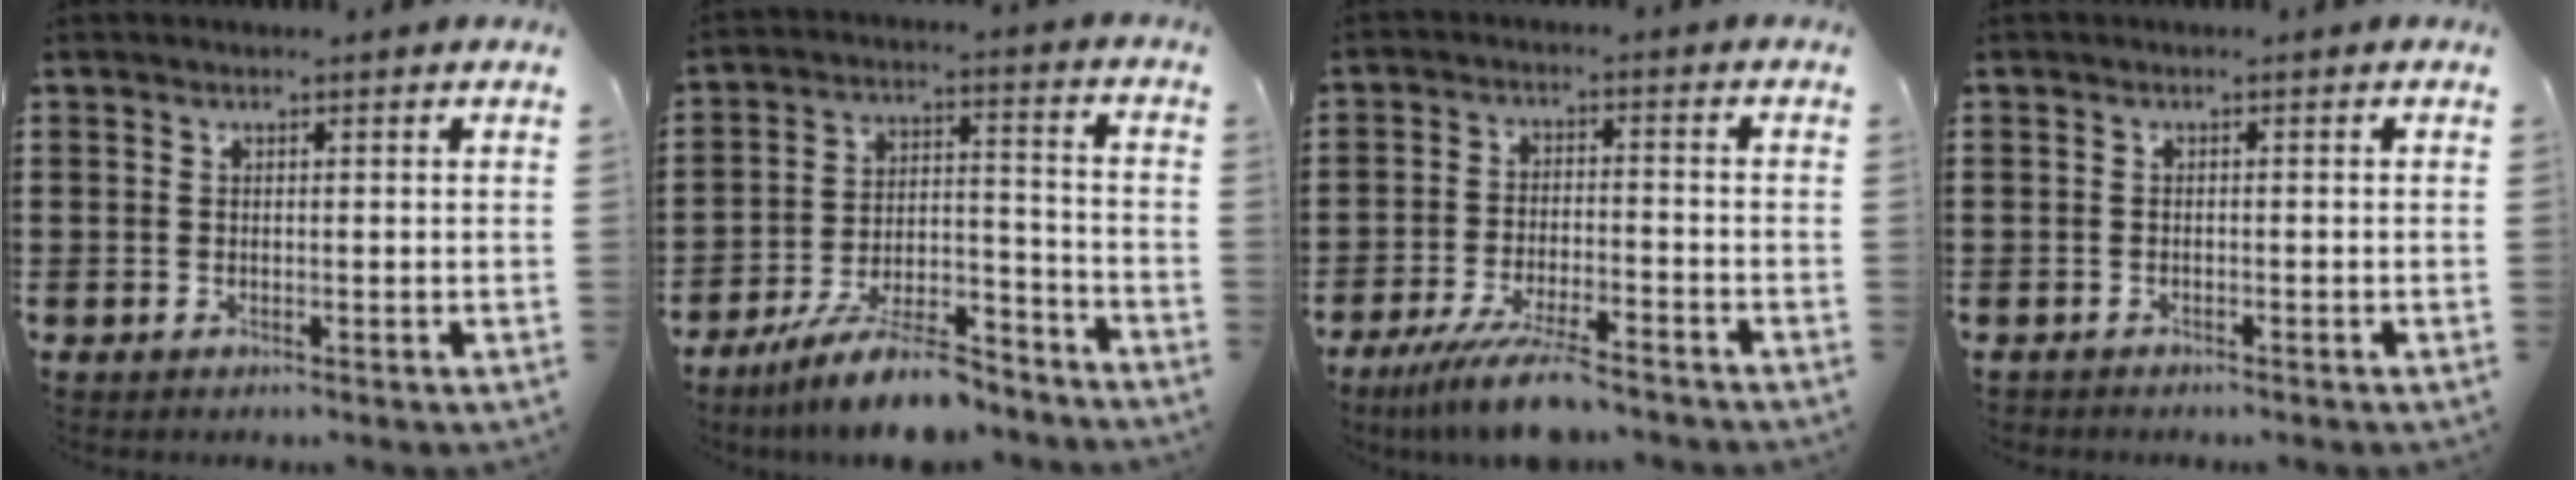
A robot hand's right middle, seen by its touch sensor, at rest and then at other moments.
{"total": 11.1, "force": [-9.4, 1.6, 5.7], "torque": [-0.099, 0.024, -0.177]}
{"total": 8.3, "force": [-6.9, 0.7, 4.6], "torque": [-0.098, -0.008, -0.129]}
{"total": 0.8, "force": [-0.8, 0.0, -0.1], "torque": [-0.001, -0.001, -0.016]}